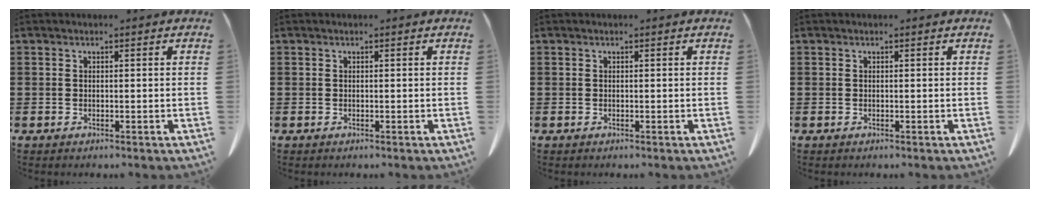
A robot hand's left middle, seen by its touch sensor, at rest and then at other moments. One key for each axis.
{"total": 0.0}
{"total": 0.0}
{"total": 0.0}